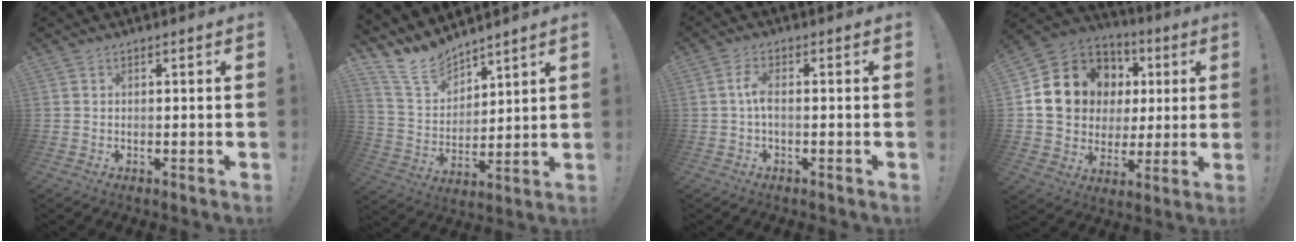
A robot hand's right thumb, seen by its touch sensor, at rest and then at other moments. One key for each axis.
{"total": 12.2, "fx": 10.9, "fy": 4.6, "fz": 3.0, "tx": -0.088, "ty": -0.080, "tz": 0.209}
{"total": 4.3, "fx": -0.1, "fy": 1.3, "fz": 4.1, "tx": -0.087, "ty": 0.000, "tz": -0.003}
{"total": 16.4, "fx": 4.5, "fy": 13.8, "fz": 7.5, "tx": -0.099, "ty": -0.014, "tz": 0.113}